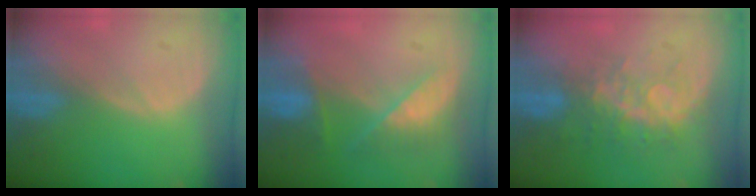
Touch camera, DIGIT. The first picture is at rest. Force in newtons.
{"total": 7.2, "press": 6.5, "slide": 3.2}
{"total": 8.4, "press": 7.0, "slide": 4.7}